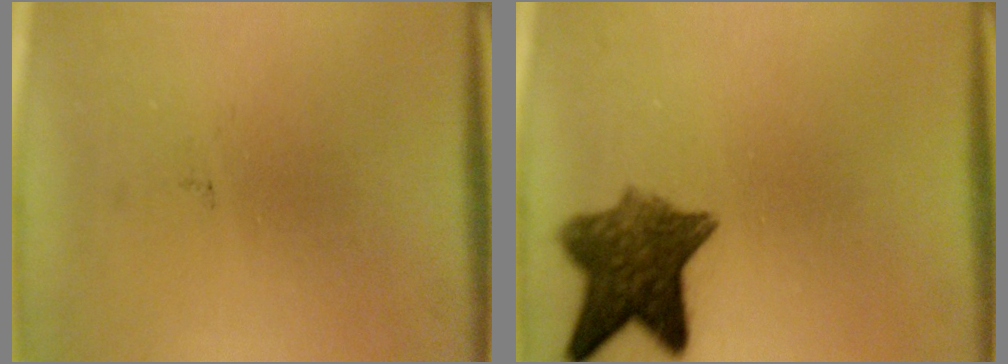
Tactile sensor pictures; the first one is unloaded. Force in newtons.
{"total": 8.8}